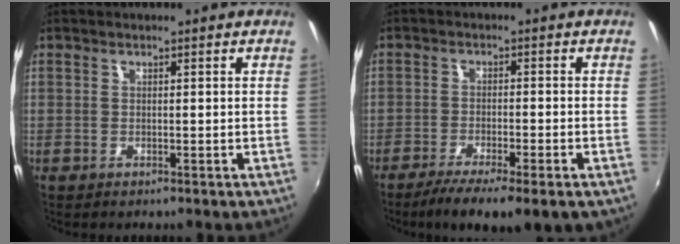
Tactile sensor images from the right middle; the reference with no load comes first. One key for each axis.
{"total": 9.9, "fx": -6.6, "fy": 1.8, "fz": 7.2, "tx": -0.140, "ty": -0.033, "tz": -0.104}